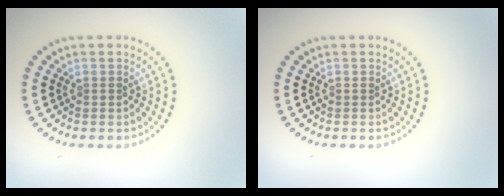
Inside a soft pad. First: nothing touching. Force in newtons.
{"total": 0.0}